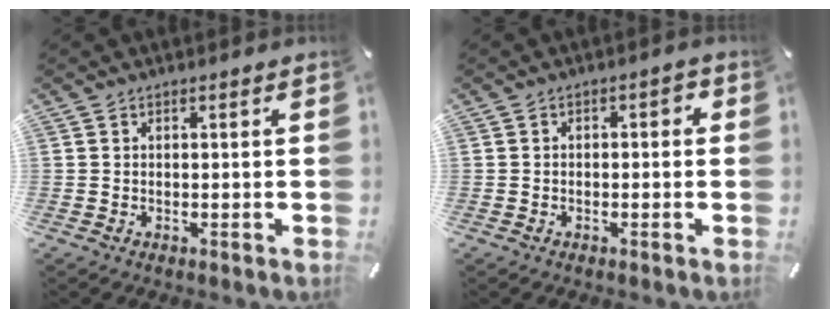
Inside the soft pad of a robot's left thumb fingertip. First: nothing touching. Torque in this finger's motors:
{"motor_torque": [0.04, -0.07, 0.06, 0.45, -0.08]}